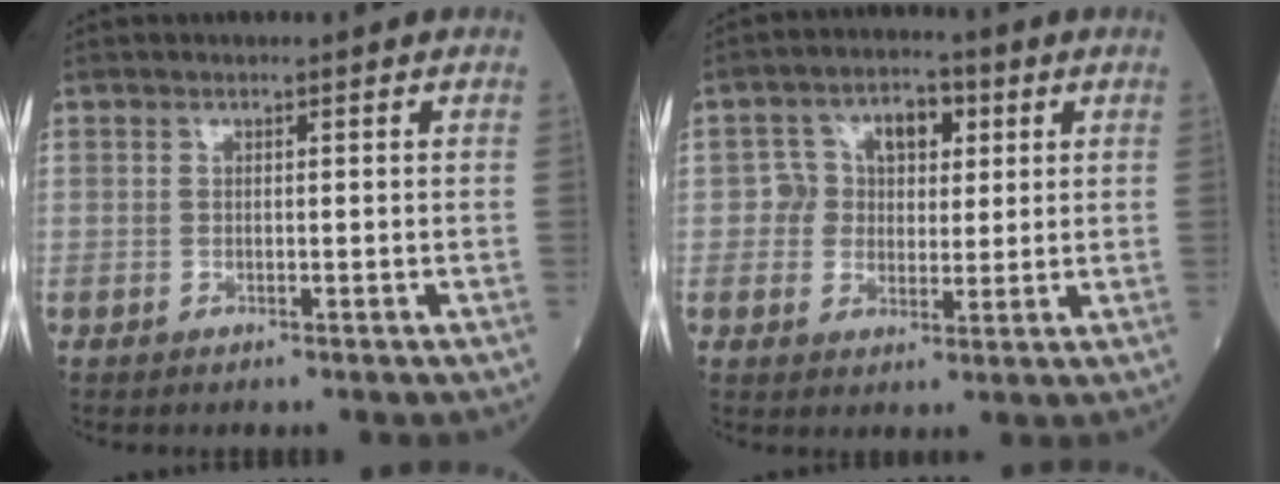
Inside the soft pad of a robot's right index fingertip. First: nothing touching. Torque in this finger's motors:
{"motor_torque": [0.17, 0.04, 0.08, 0.02]}